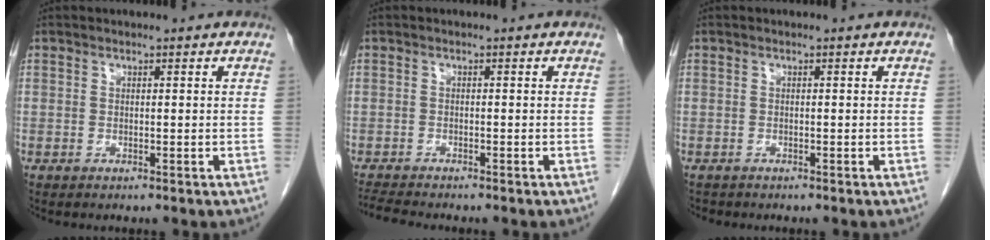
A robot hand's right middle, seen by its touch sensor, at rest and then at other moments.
{"total": 3.7, "force": [-3.5, -0.2, 1.2], "torque": [-0.024, -0.016, -0.060]}
{"total": 0.8, "force": [-0.7, 0.3, 0.0], "torque": [-0.009, 0.000, -0.012]}